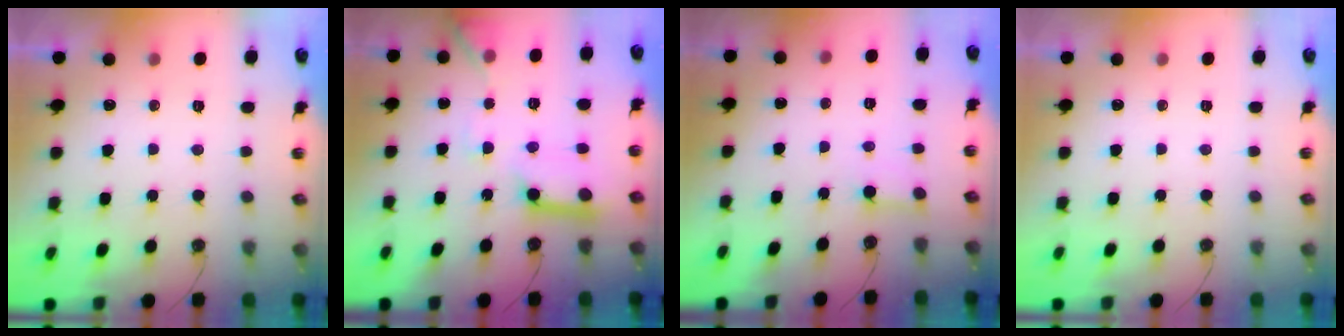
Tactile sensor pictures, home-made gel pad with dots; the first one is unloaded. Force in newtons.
{"total": 13.8, "press": 13.7, "slide": 1.3}
{"total": 2.1, "press": 2.1, "slide": 0.1}
{"total": 0.0}